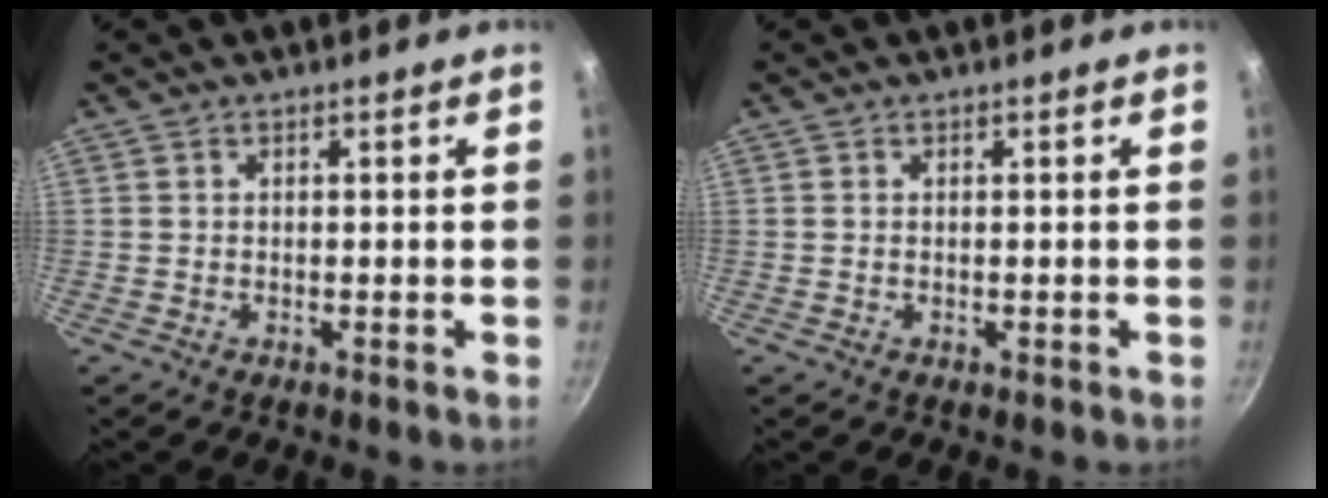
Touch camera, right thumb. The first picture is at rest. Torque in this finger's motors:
{"motor_torque": [0.01, -0.04, -0.16, 0.05, -0.09]}